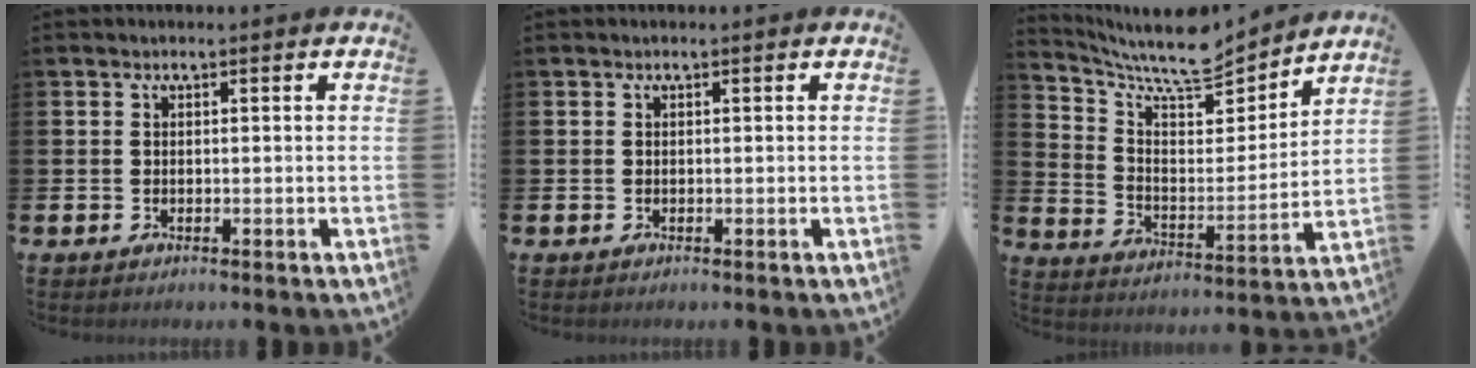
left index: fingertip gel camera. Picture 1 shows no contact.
{"total": 0.0}
{"total": 9.1, "force": [8.3, 2.0, 3.2], "torque": [-0.097, -0.062, 0.142]}